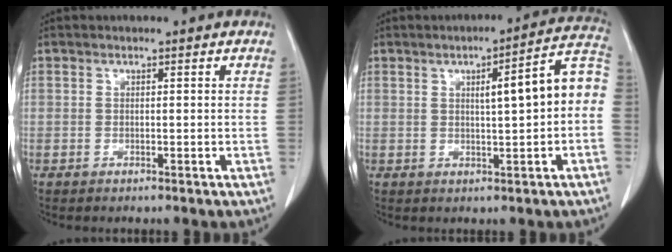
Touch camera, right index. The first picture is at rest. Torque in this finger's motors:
{"motor_torque": [0.54, 0.03, 0.22, 0.06]}